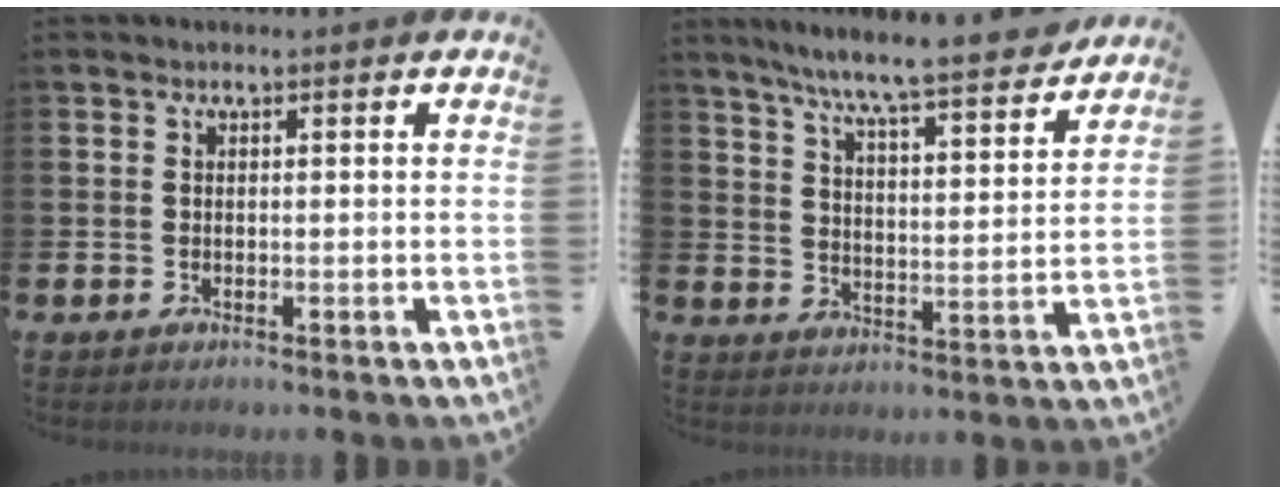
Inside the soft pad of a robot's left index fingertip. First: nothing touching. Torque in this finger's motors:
{"motor_torque": [1.04, -1.11, 0.76, 0.21]}